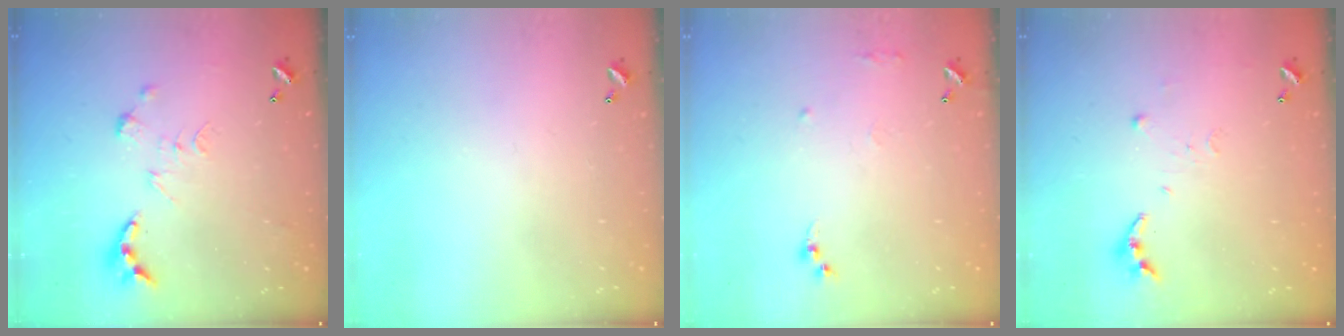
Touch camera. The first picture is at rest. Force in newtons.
{"total": 0.0}
{"total": 7.5, "press": 7.4, "slide": 0.8}
{"total": 4.9, "press": 4.8, "slide": 0.5}